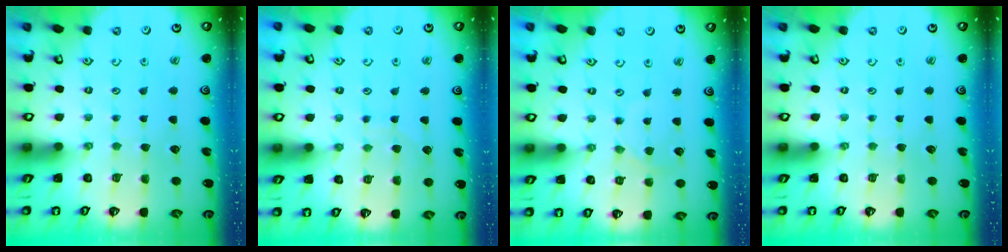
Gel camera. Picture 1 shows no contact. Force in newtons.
{"total": 6.7, "press": 6.7, "slide": 0.6}
{"total": 3.0, "press": 3.0, "slide": 0.4}
{"total": 0.0}